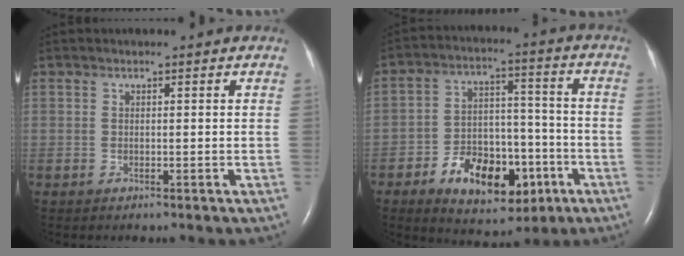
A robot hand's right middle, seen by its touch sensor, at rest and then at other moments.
{"total": 13.9, "force": [-6.3, 7.6, 9.7], "torque": [-0.157, 0.019, -0.090]}